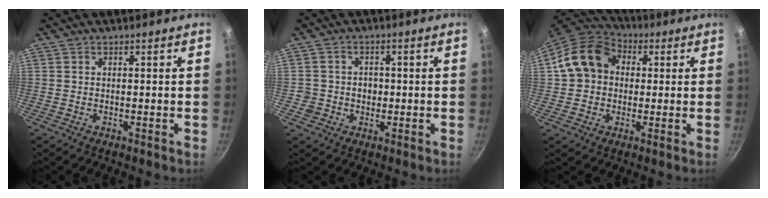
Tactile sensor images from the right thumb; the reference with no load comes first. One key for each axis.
{"total": 3.9, "fx": -0.5, "fy": 3.6, "fz": 1.3, "tx": 0.001, "ty": 0.010, "tz": -0.010}
{"total": 13.1, "fx": 2.0, "fy": 10.7, "fz": 7.2, "tx": -0.098, "ty": 0.027, "tz": 0.018}